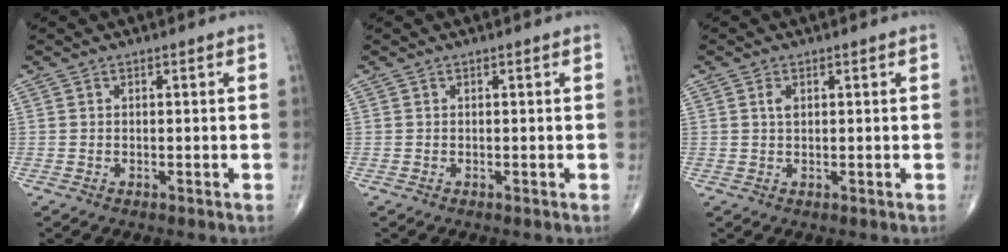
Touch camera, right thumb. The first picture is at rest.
{"total": 0.0}
{"total": 1.6, "force": [0.6, 0.9, 1.2], "torque": [-0.023, 0.002, 0.012]}